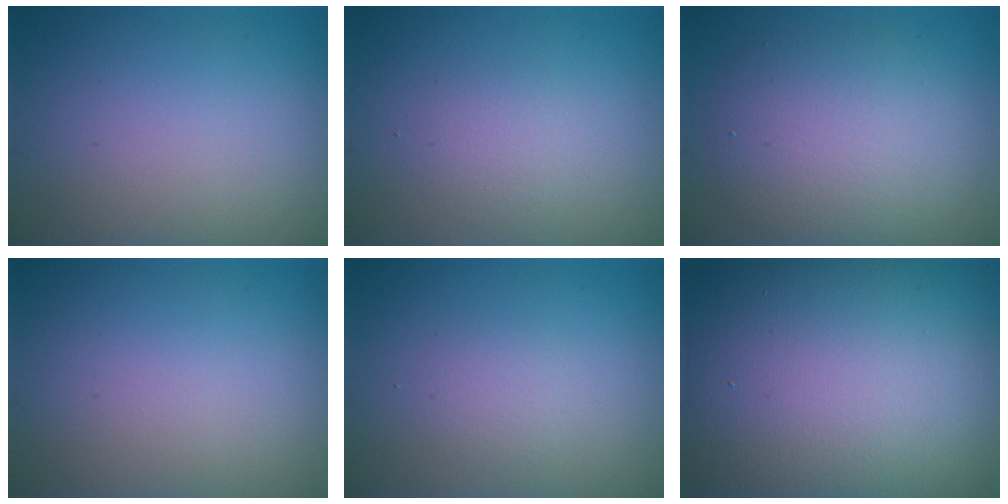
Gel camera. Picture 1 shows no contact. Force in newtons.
{"total": 1.7, "press": 1.6, "slide": 0.1}
{"total": 5.5, "press": 5.5, "slide": 0.4}
{"total": 0.0}
{"total": 1.3, "press": 1.2, "slide": 0.1}
{"total": 21.2, "press": 21.2, "slide": 1.7}